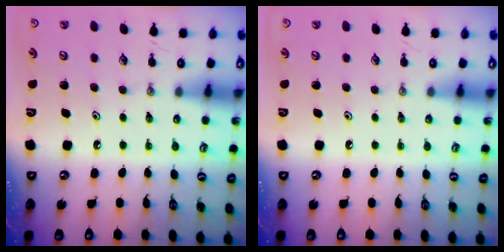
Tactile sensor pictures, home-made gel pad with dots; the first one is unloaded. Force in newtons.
{"total": 0.0}